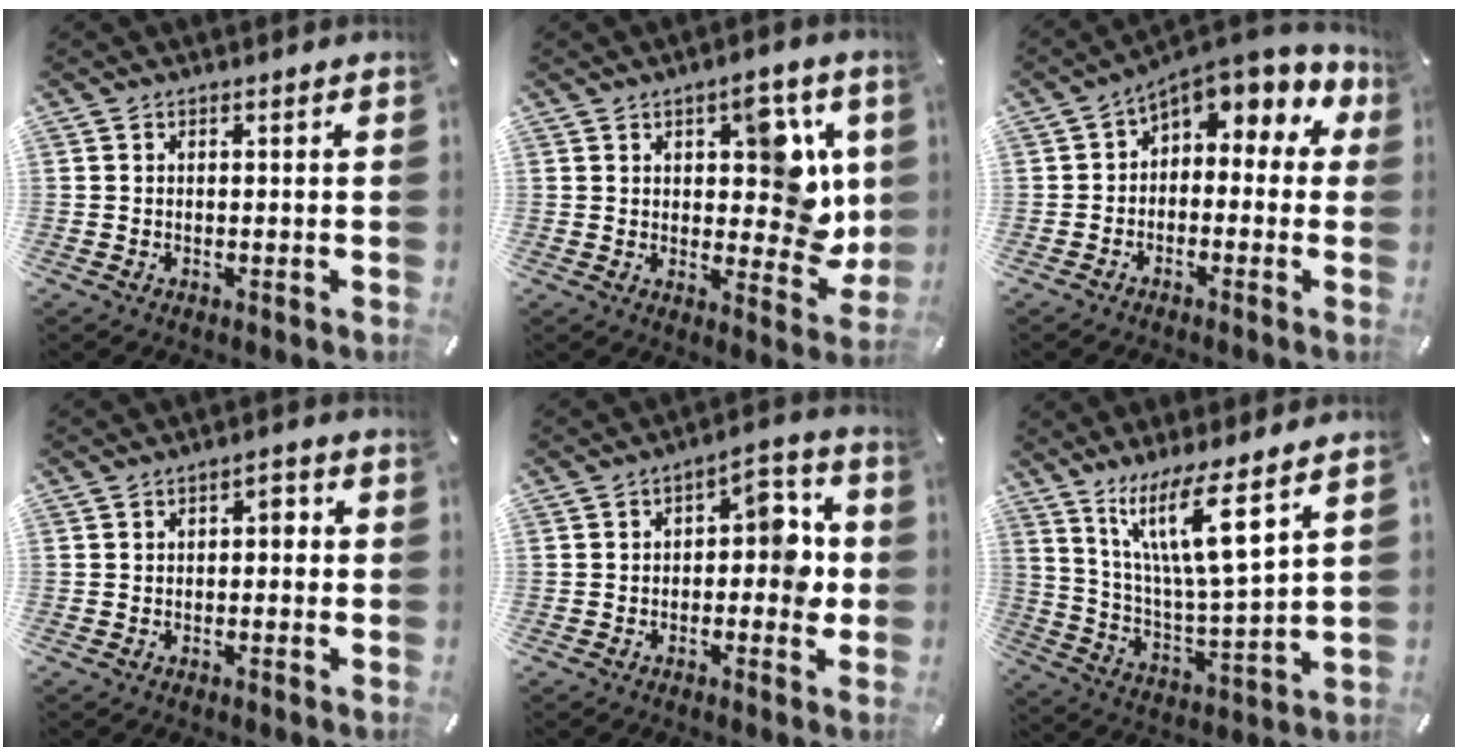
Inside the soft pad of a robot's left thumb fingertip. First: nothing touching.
{"total": 12.3, "force": [2.9, 7.1, 9.6], "torque": [-0.093, -0.016, 0.047]}
{"total": 4.6, "force": [1.7, 3.2, 2.9], "torque": [-0.057, -0.016, 0.029]}
{"total": 2.6, "force": [-0.4, 1.6, 2.1], "torque": [-0.033, 0.009, -0.013]}
{"total": 8.4, "force": [-0.6, 4.9, 6.8], "torque": [-0.076, 0.002, -0.020]}
{"total": 14.3, "force": [9.5, 1.7, 10.6], "torque": [-0.212, -0.040, 0.158]}